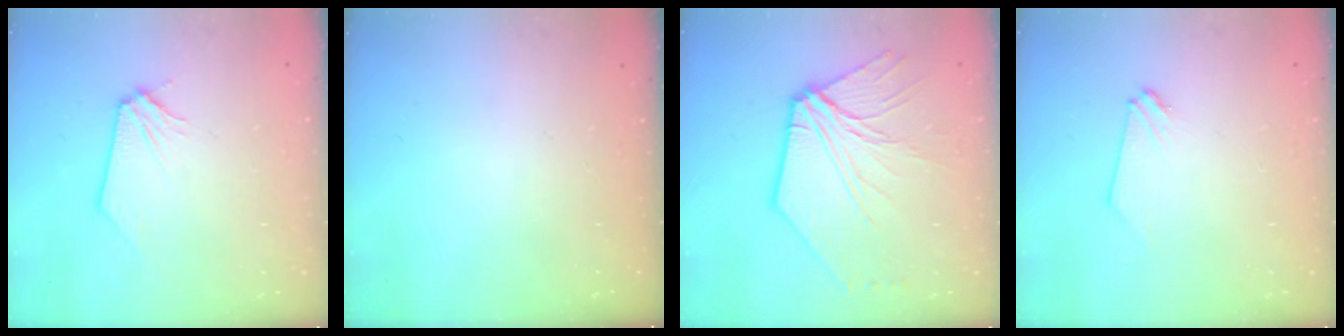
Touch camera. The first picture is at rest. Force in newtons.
{"total": 0.0}
{"total": 9.0, "press": 8.9, "slide": 1.3}
{"total": 0.0}